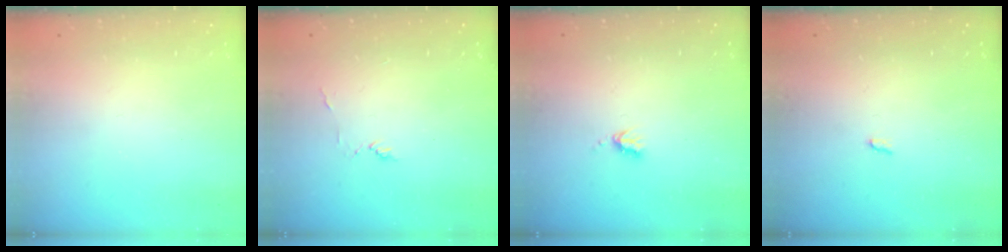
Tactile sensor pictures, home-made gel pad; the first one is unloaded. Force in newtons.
{"total": 2.6, "press": 2.6, "slide": 0.3}
{"total": 3.3, "press": 3.3, "slide": 0.5}
{"total": 1.2, "press": 1.2, "slide": 0.2}